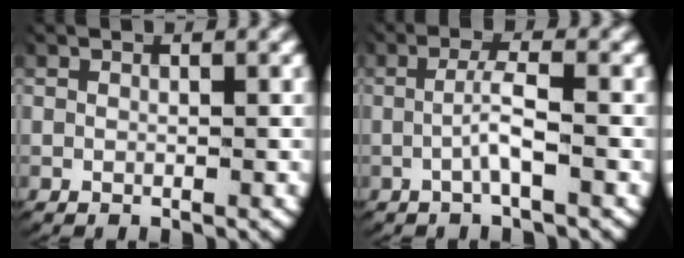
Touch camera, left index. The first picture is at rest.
{"total": 2.7, "force": [-0.9, 0.3, 2.5], "torque": [-0.051, -0.002, -0.017]}